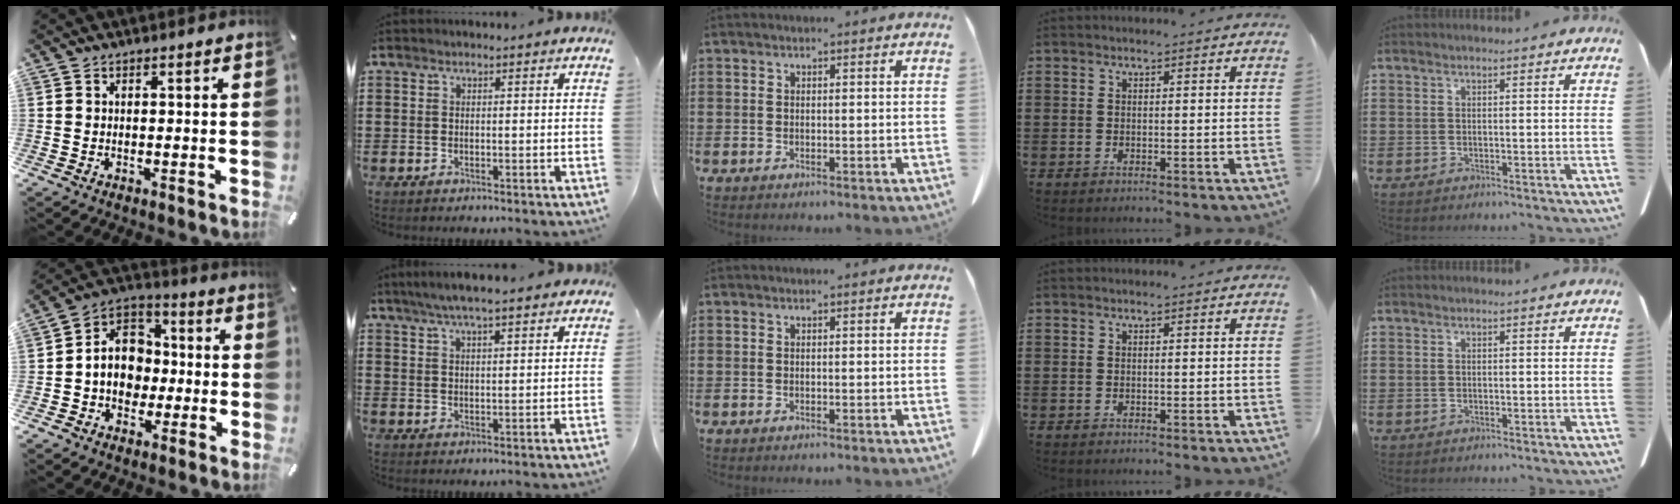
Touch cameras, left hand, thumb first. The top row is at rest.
{"thumb": {"total": 10.8, "force": [-2.1, 9.5, 4.6], "torque": [-0.094, 0.019, -0.037]}, "index": {"total": 4.8, "force": [3.8, 0.5, 2.9], "torque": [-0.063, -0.002, 0.069]}}